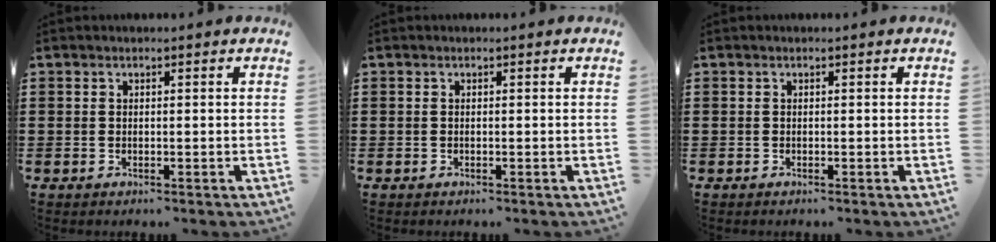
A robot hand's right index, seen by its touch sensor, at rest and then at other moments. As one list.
[{"total": 0.0}, {"total": 0.0}]